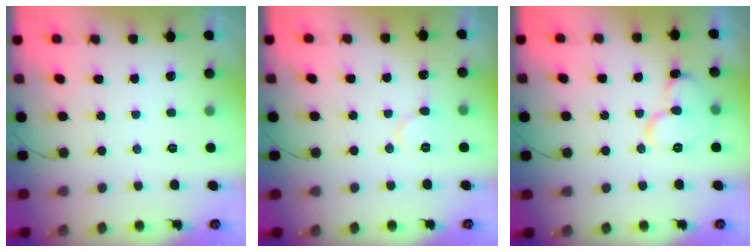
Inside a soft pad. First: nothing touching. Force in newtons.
{"total": 6.1, "press": 6.1, "slide": 0.5}
{"total": 11.6, "press": 11.5, "slide": 1.3}